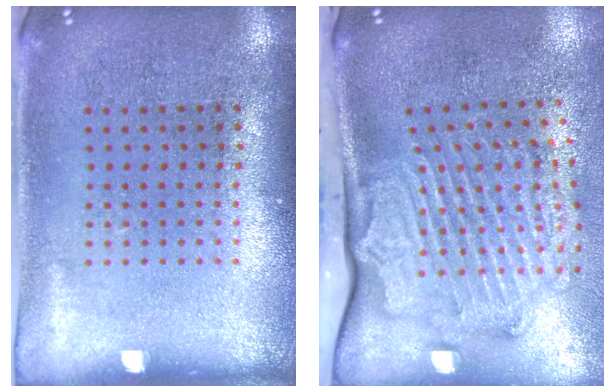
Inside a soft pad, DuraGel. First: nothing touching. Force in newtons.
{"total": 2.5, "press": 2.2, "slide": 1.2}